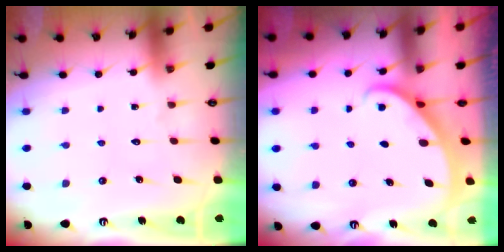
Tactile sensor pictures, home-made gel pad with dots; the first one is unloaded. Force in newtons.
{"total": 2.1, "press": 2.1, "slide": 0.2}